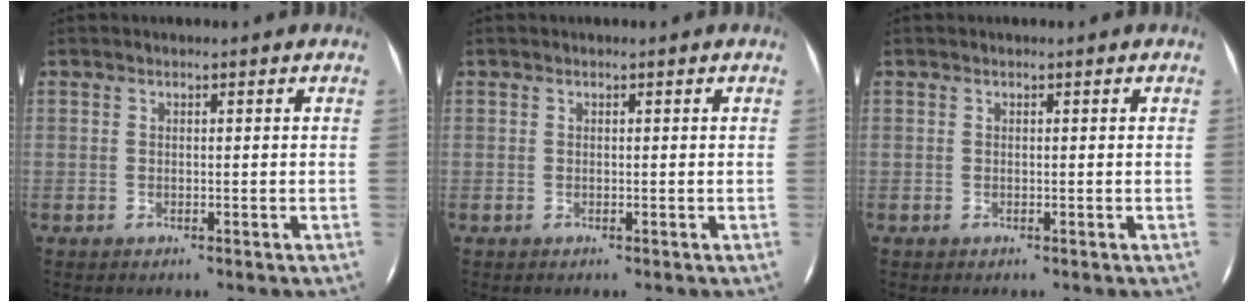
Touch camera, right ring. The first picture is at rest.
{"total": 0.0}
{"total": 0.0}